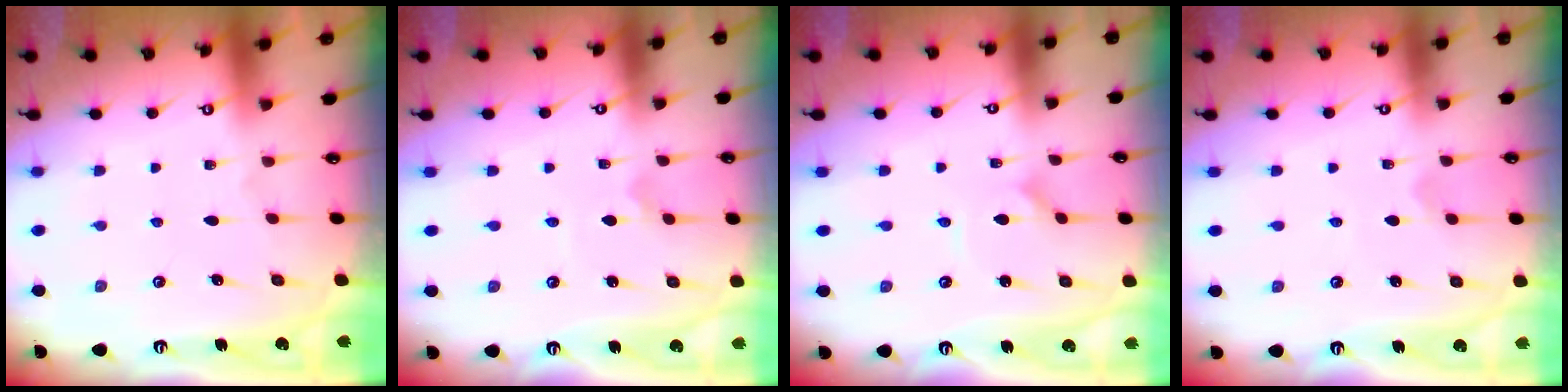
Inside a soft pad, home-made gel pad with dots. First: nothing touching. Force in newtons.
{"total": 1.2, "press": 1.1, "slide": 0.2}
{"total": 1.0, "press": 1.0, "slide": 0.0}
{"total": 1.0, "press": 1.0, "slide": 0.3}